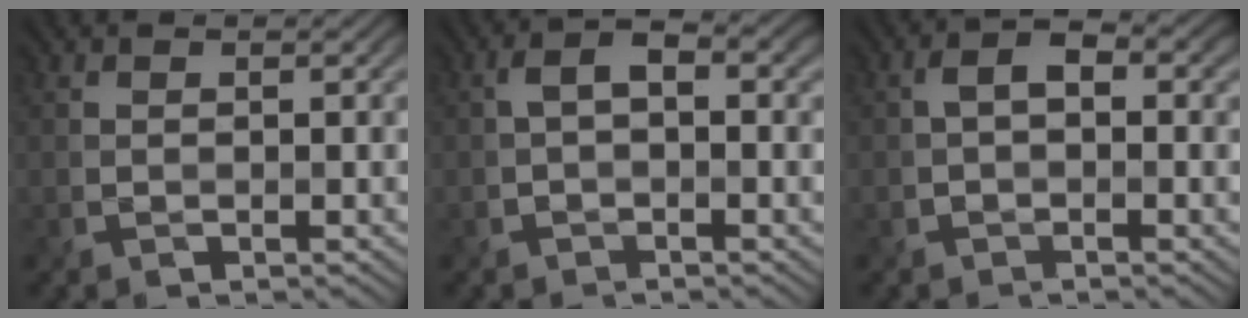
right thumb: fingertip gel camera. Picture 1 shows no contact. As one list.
[{"total": 3.2, "force": [0.1, 1.9, 2.5], "torque": [-0.051, 0.008, -0.002]}, {"total": 2.9, "force": [0.0, 2.0, 2.2], "torque": [-0.041, 0.006, -0.004]}]